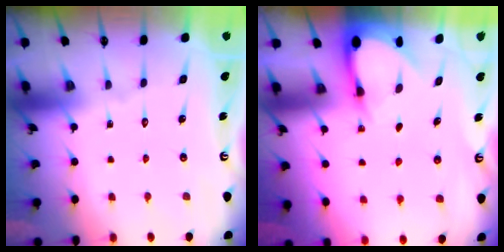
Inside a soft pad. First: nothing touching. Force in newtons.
{"total": 3.3, "press": 3.3, "slide": 0.3}